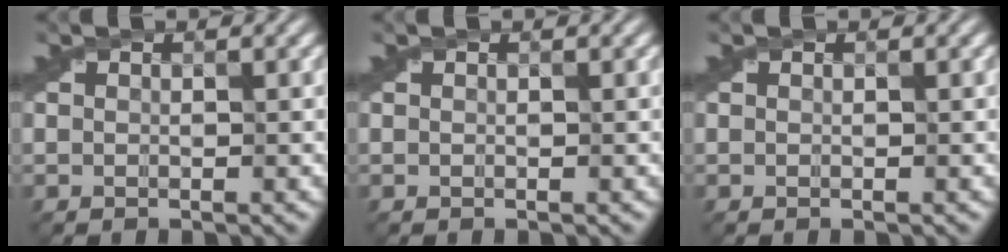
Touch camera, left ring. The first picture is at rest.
{"total": 0.0}
{"total": 0.0}